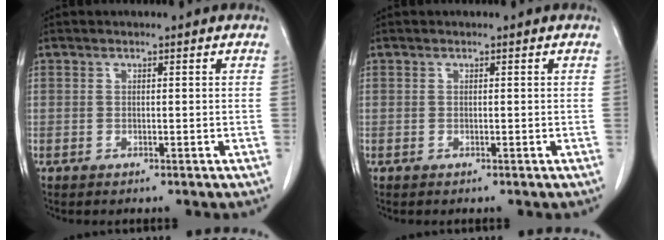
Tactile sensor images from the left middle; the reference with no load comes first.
{"total": 0.0}